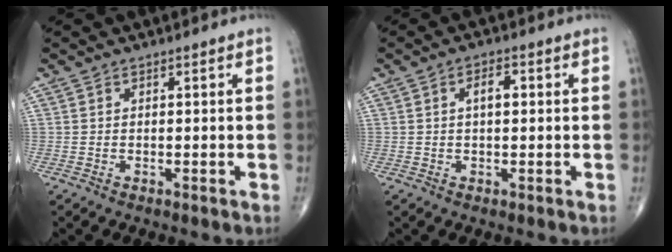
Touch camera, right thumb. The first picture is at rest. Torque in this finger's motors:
{"motor_torque": [-0.23, 0.66, 0.24, -0.08, 0.00]}